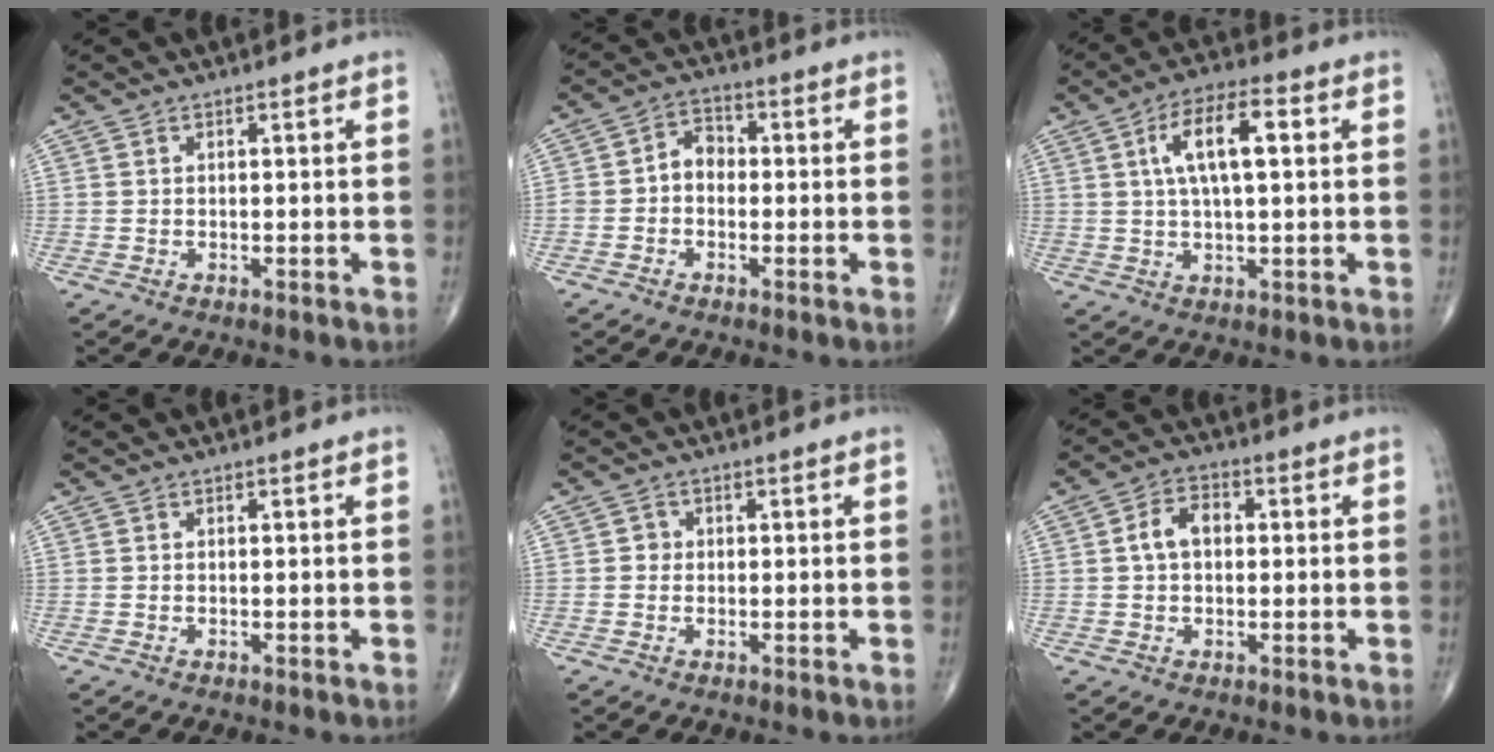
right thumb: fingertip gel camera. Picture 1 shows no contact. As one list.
[{"total": 4.6, "force": [-0.8, 3.6, 2.8], "torque": [-0.029, 0.021, -0.027]}, {"total": 10.3, "force": [2.4, 3.8, 9.3], "torque": [-0.165, 0.015, 0.038]}, {"total": 0.0}, {"total": 1.4, "force": [0.0, 1.4, 0.4], "torque": [0.002, 0.004, -0.003]}, {"total": 5.5, "force": [0.5, 3.7, 4.0], "torque": [-0.065, 0.018, 0.003]}]